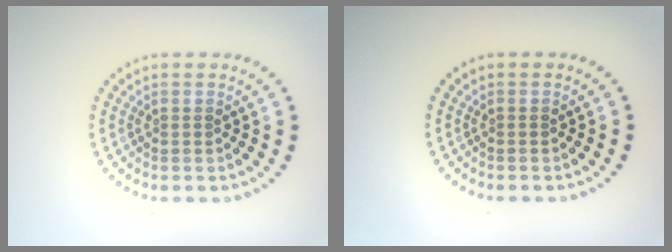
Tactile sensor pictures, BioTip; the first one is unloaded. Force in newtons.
{"total": 0.0}